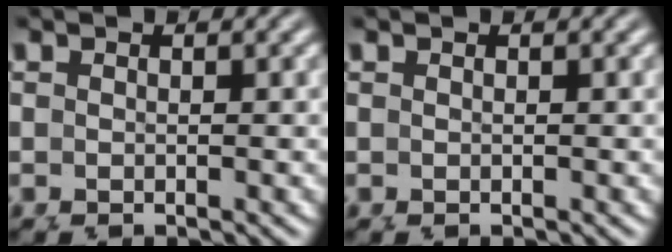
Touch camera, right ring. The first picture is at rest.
{"total": 0.0}